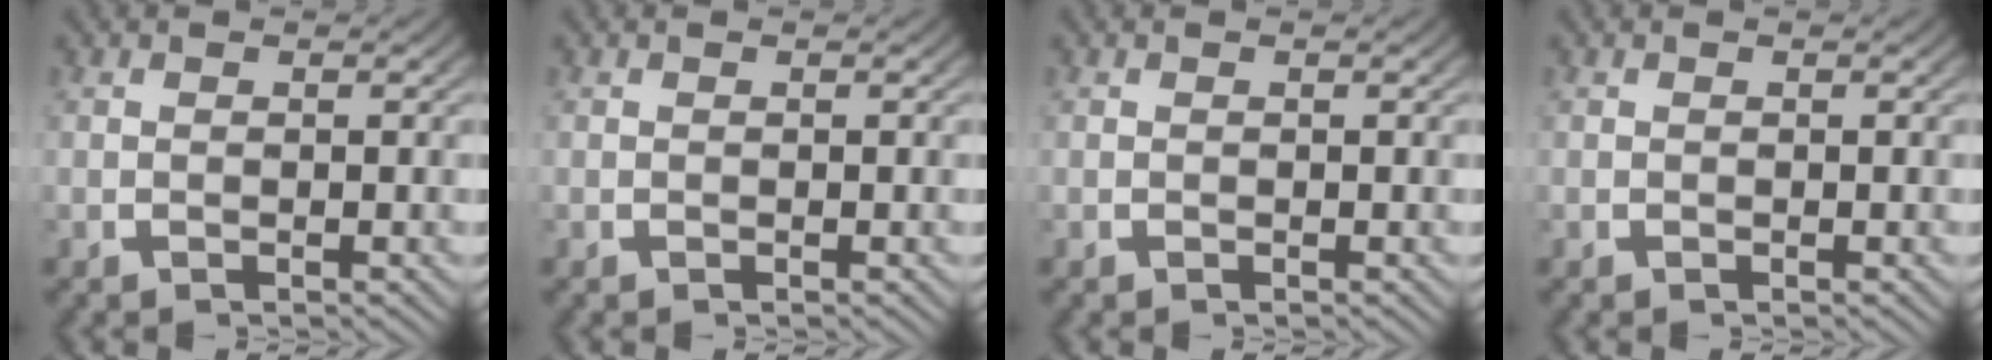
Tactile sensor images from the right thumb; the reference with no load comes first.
{"total": 0.0}
{"total": 0.0}
{"total": 0.0}